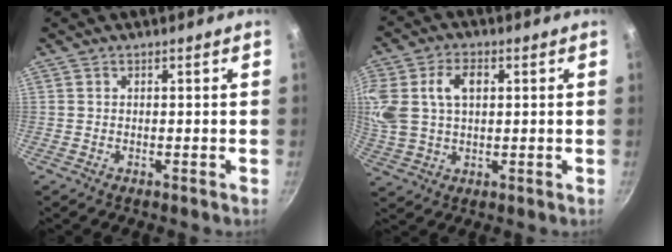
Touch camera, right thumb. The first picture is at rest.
{"total": 15.7, "force": [3.5, 10.4, 11.2], "torque": [-0.271, 0.021, 0.072]}